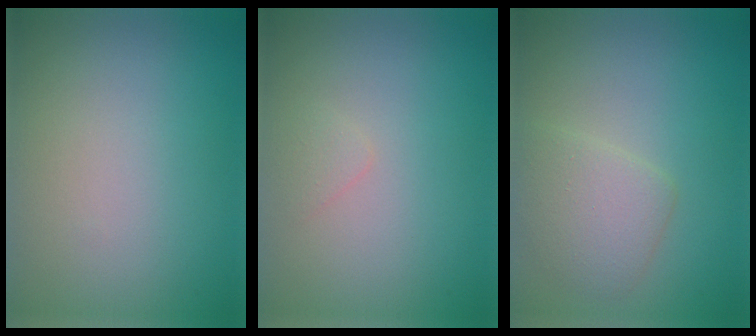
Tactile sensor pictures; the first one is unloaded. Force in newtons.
{"total": 0.7, "press": 0.7, "slide": 0.0}
{"total": 2.9, "press": 2.9, "slide": 0.2}